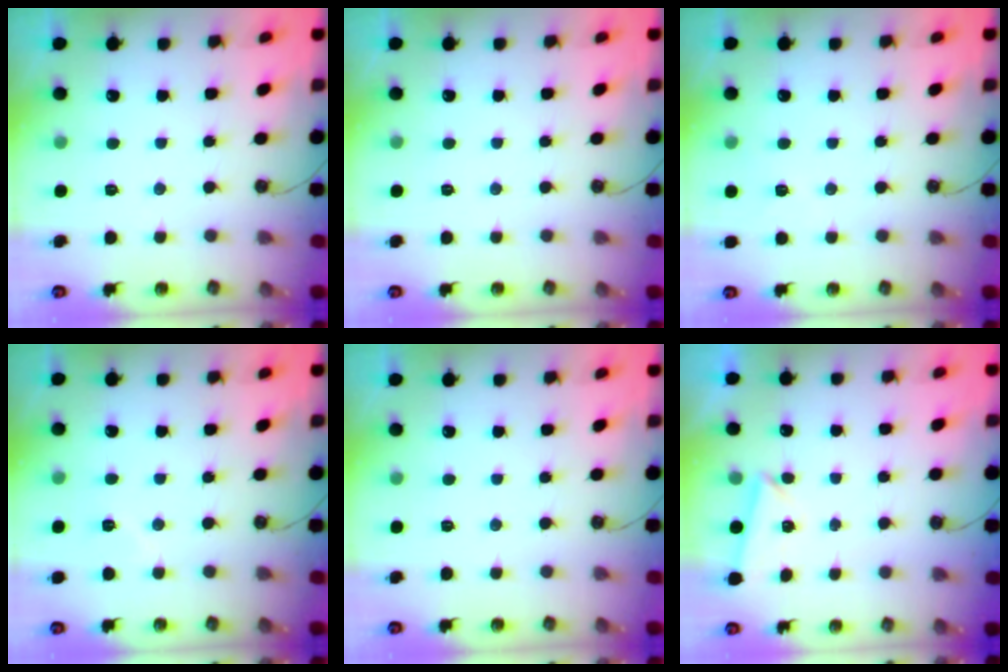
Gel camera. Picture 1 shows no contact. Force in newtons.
{"total": 0.0}
{"total": 2.7, "press": 1.7, "slide": 2.1}
{"total": 5.3, "press": 5.2, "slide": 0.9}
{"total": 0.0}
{"total": 2.0, "press": 1.7, "slide": 1.0}